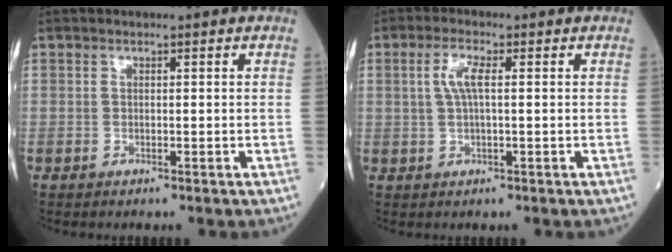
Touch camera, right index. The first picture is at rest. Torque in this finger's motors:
{"motor_torque": [0.39, 0.10, 0.31, 0.10]}